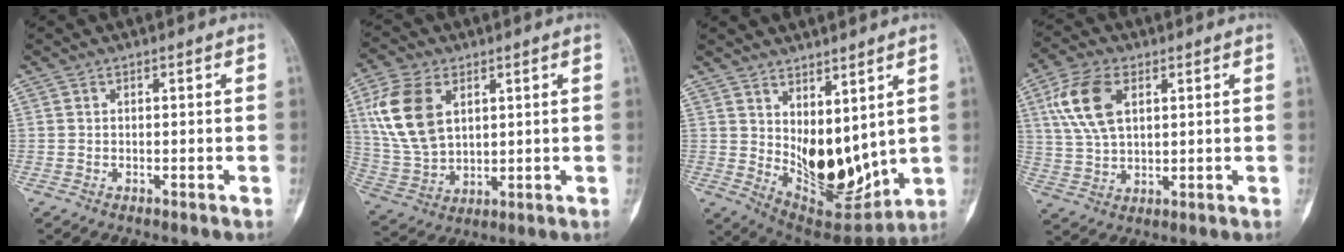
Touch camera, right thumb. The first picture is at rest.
{"total": 13.5, "force": [4.4, 8.7, 9.4], "torque": [-0.182, -0.008, 0.095]}
{"total": 14.7, "force": [3.4, 7.6, 12.0], "torque": [-0.148, -0.054, 0.090]}
{"total": 10.7, "force": [3.6, 6.1, 8.0], "torque": [-0.159, 0.003, 0.071]}